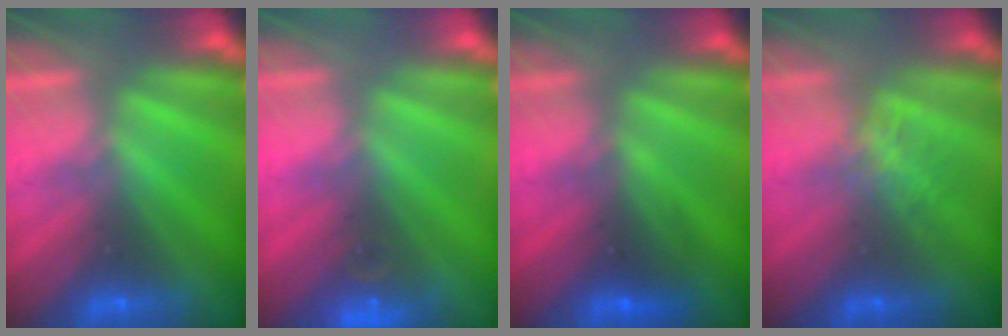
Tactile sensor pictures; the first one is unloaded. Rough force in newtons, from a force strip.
{"total": 3.5}
{"total": 2.6}
{"total": 1.3}